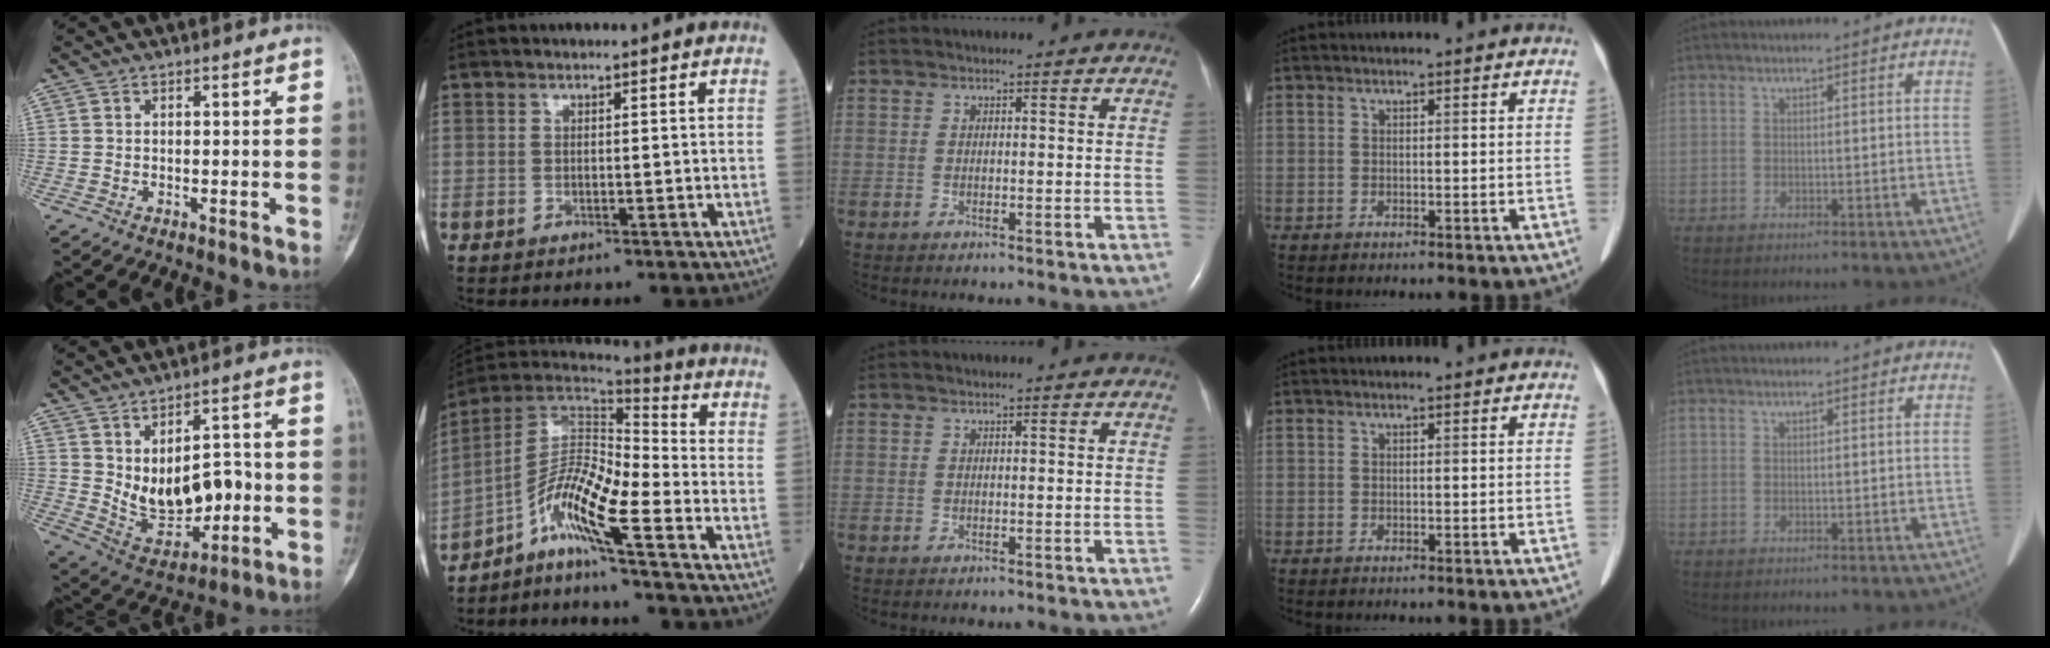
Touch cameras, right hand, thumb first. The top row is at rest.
{"thumb": {"total": 13.7, "force": [-0.2, 8.3, 10.9], "torque": [-0.130, -0.001, 0.024]}, "index": {"total": 10.4, "force": [-5.8, 0.6, 8.6], "torque": [-0.161, 0.012, -0.115]}}